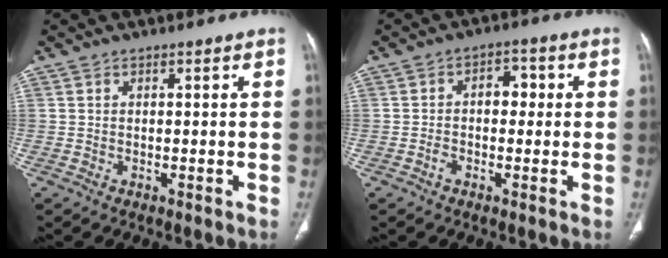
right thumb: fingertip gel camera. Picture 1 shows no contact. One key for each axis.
{"total": 4.5, "fx": -0.1, "fy": 3.2, "fz": 3.3, "tx": -0.030, "ty": 0.022, "tz": -0.009}